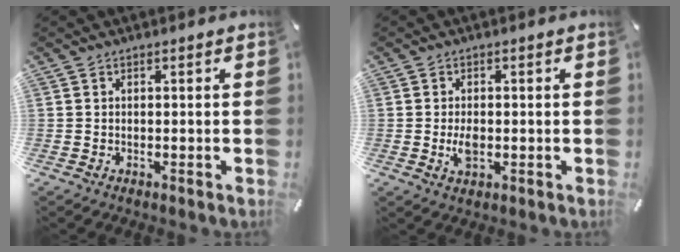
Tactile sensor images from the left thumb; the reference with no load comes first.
{"total": 3.5, "force": [-0.5, 2.1, 2.8], "torque": [-0.056, -0.008, -0.012]}